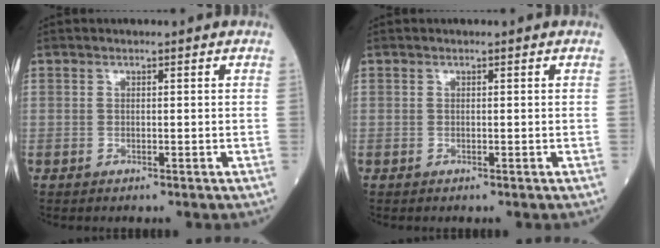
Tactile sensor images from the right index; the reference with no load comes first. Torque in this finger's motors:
{"motor_torque": [0.00, 0.00, -0.02, -0.01]}